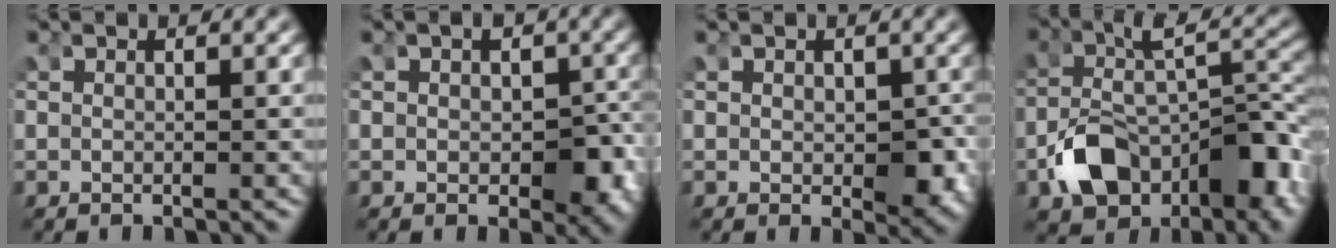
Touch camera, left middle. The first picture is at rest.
{"total": 4.5, "force": [-1.1, 3.3, 2.9], "torque": [-0.038, -0.016, -0.008]}
{"total": 3.1, "force": [-0.7, 2.1, 2.2], "torque": [-0.026, -0.016, -0.003]}
{"total": 9.0, "force": [-3.7, 5.1, 6.5], "torque": [-0.116, -0.014, -0.055]}